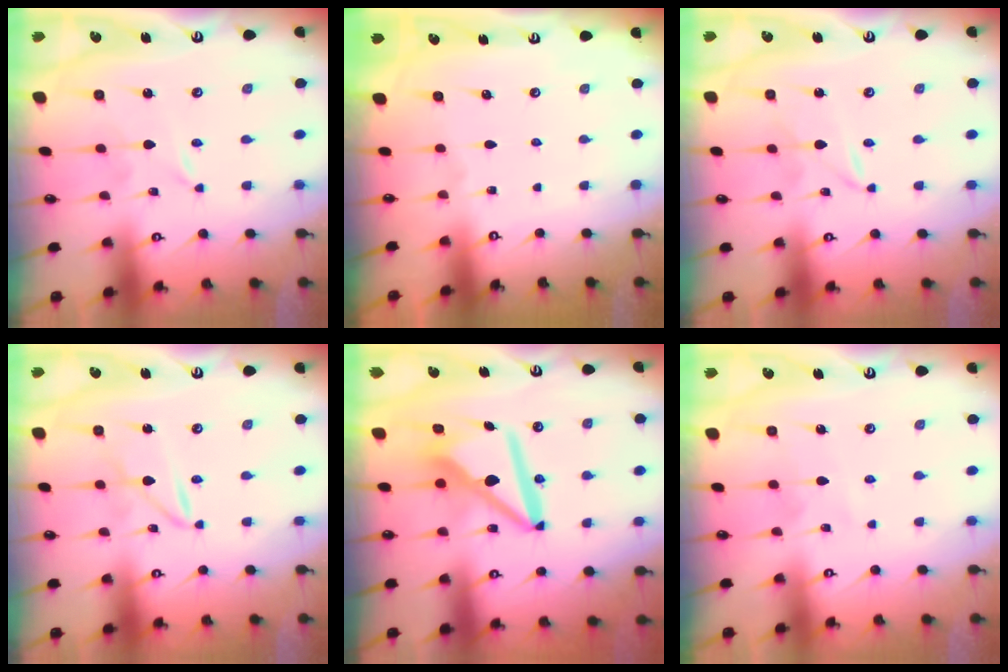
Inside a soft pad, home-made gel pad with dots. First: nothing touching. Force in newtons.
{"total": 0.0}
{"total": 1.2, "press": 1.2, "slide": 0.1}
{"total": 3.0, "press": 3.0, "slide": 0.3}
{"total": 12.4, "press": 12.3, "slide": 1.2}
{"total": 4.4, "press": 4.4, "slide": 0.4}